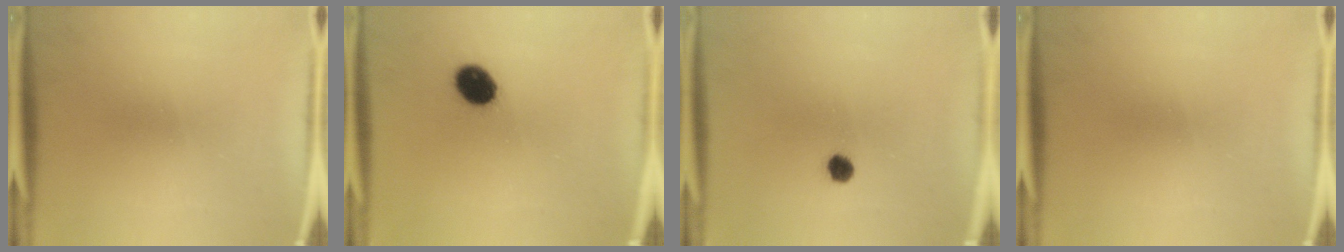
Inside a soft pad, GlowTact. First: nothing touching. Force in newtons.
{"total": 8.1}
{"total": 2.2}
{"total": 0.0}